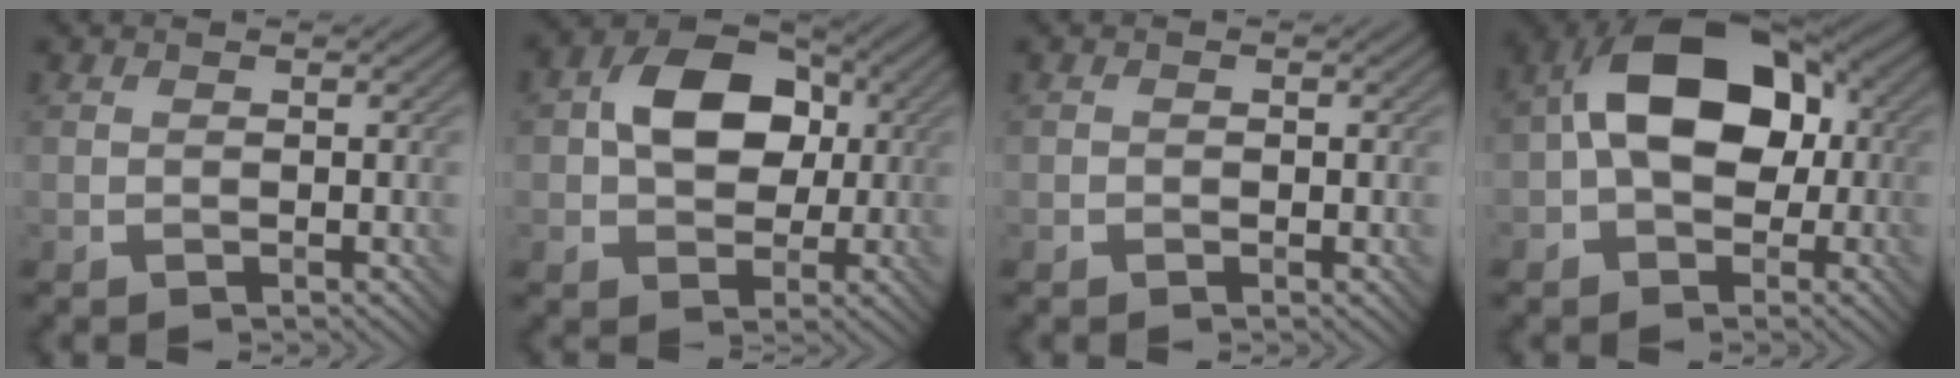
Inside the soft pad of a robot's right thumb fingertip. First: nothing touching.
{"total": 9.7, "force": [1.3, 7.1, 6.6], "torque": [-0.115, 0.018, 0.011]}
{"total": 0.7, "force": [-0.2, 0.5, 0.4], "torque": [-0.003, -0.003, -0.005]}
{"total": 13.4, "force": [0.0, 8.9, 10.1], "torque": [-0.183, 0.028, -0.018]}